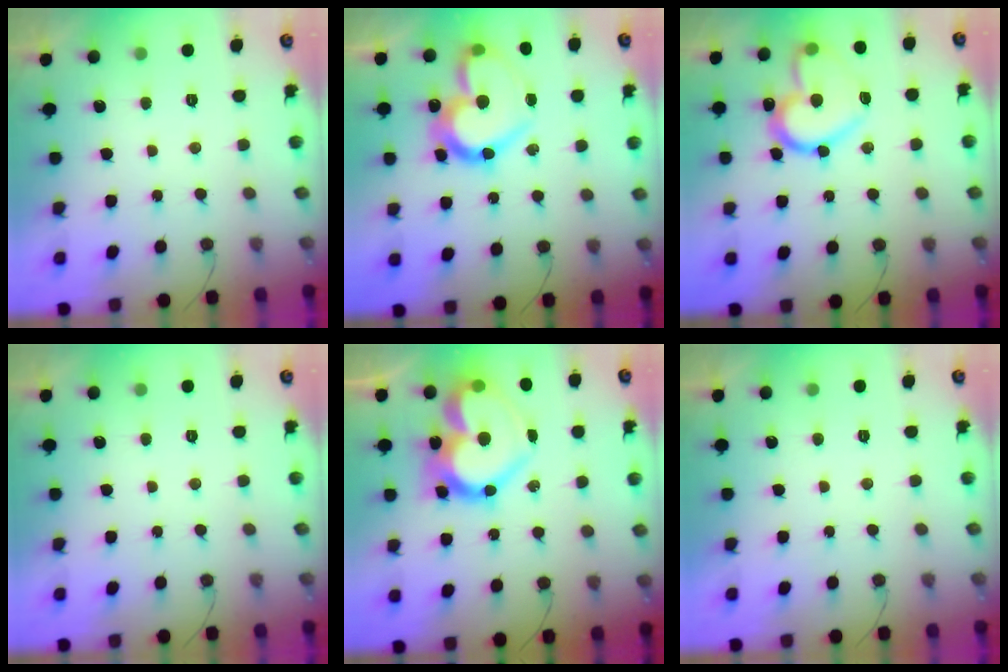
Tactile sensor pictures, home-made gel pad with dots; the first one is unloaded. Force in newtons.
{"total": 19.4, "press": 19.3, "slide": 1.9}
{"total": 19.4, "press": 19.3, "slide": 1.7}
{"total": 0.0}
{"total": 21.7, "press": 21.6, "slide": 1.9}
{"total": 1.8, "press": 1.7, "slide": 0.1}